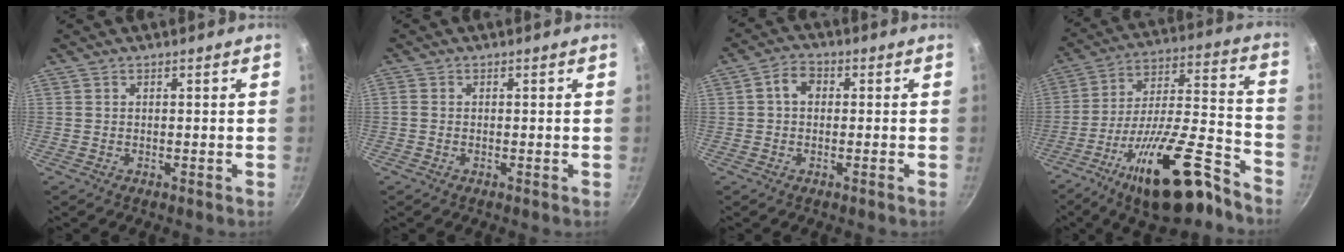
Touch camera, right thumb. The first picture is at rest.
{"total": 0.9, "force": [-0.1, 0.7, 0.6], "torque": [-0.015, 0.002, -0.005]}
{"total": 3.7, "force": [0.1, 2.8, 2.4], "torque": [-0.033, 0.010, -0.007]}
{"total": 23.1, "force": [-14.8, 7.1, 16.2], "torque": [-0.226, 0.094, -0.243]}